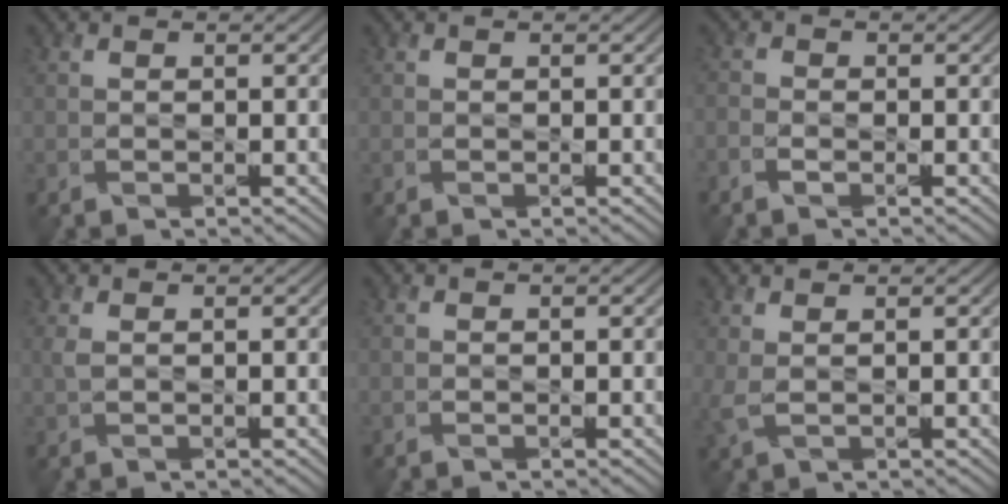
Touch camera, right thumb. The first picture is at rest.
{"total": 0.0}
{"total": 1.4, "force": [-1.1, 0.8, 0.5], "torque": [-0.010, -0.005, -0.026]}
{"total": 1.0, "force": [0.4, 0.3, 0.8], "torque": [-0.028, 0.001, 0.010]}
{"total": 0.0}
{"total": 2.0, "force": [1.1, 0.6, 1.5], "torque": [-0.046, 0.003, 0.021]}